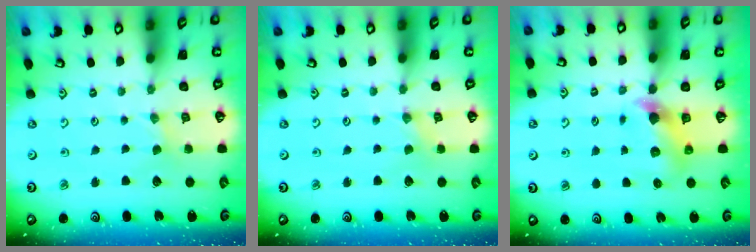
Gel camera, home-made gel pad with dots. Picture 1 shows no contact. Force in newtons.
{"total": 0.0}
{"total": 6.6, "press": 6.6, "slide": 0.2}